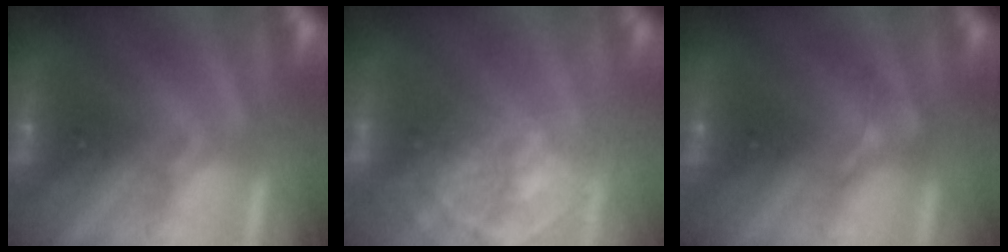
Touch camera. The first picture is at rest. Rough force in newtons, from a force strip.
{"total": 3.7}
{"total": 2.4}